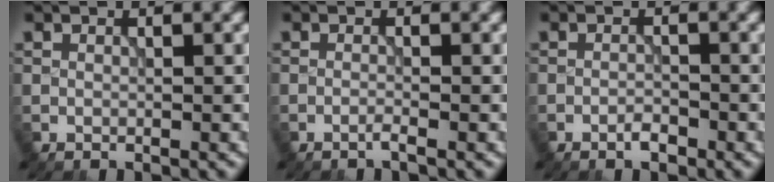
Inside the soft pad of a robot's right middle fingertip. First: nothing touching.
{"total": 0.8, "force": [-0.6, 0.0, 0.5], "torque": [-0.009, 0.003, -0.016]}
{"total": 1.2, "force": [-0.9, 0.4, 0.8], "torque": [-0.014, 0.002, -0.018]}